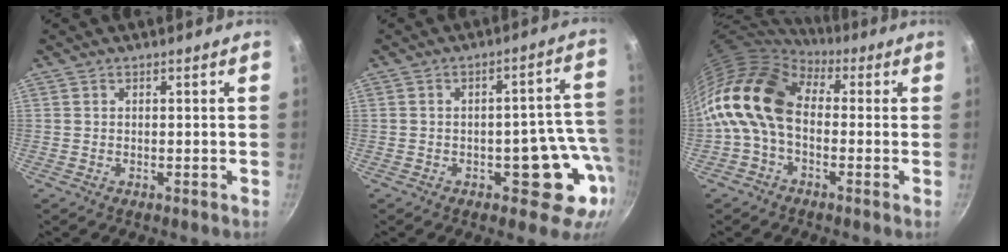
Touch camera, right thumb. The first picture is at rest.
{"total": 11.7, "force": [-3.6, 6.4, 9.1], "torque": [-0.043, 0.036, -0.038]}
{"total": 14.3, "force": [0.0, 9.7, 10.5], "torque": [-0.185, 0.030, -0.021]}